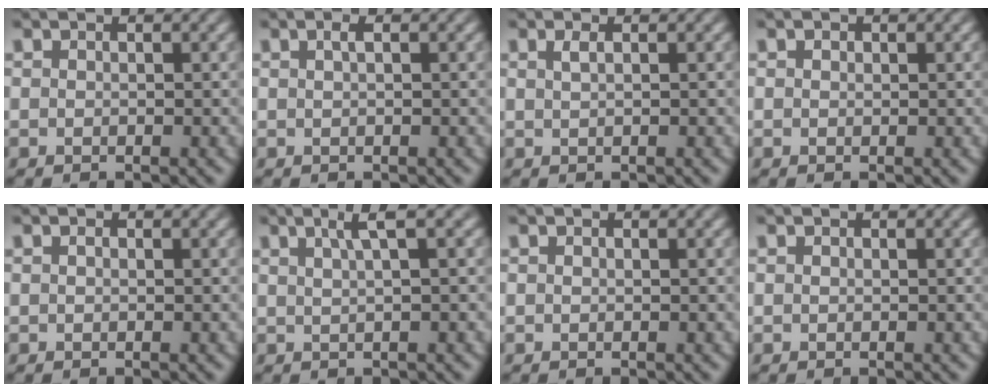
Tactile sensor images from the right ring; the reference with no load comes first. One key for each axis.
{"total": 1.0, "fx": 0.3, "fy": 0.1, "fz": 1.0, "tx": -0.008, "ty": 0.009, "tz": 0.005}
{"total": 1.0, "fx": 0.4, "fy": -0.2, "fz": 0.9, "tx": -0.014, "ty": 0.007, "tz": 0.009}
{"total": 0.6, "fx": 0.2, "fy": 0.5, "fz": 0.3, "tx": 0.001, "ty": 0.002, "tz": 0.005}
{"total": 0.0}
{"total": 2.9, "fx": 1.6, "fy": 0.0, "fz": 2.4, "tx": -0.023, "ty": 0.023, "tz": 0.023}
{"total": 0.0}
{"total": 0.0}